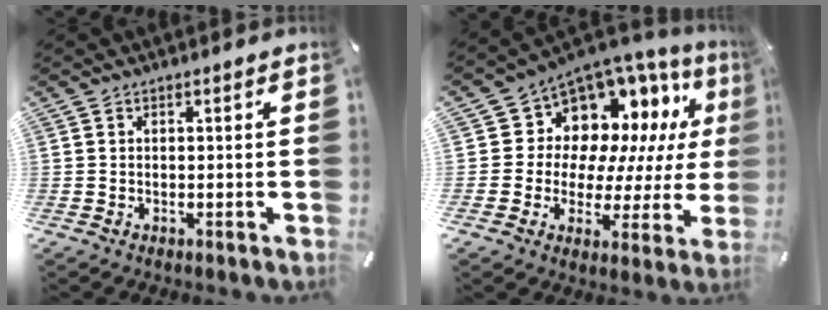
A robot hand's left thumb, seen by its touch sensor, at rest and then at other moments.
{"total": 11.4, "force": [6.3, 8.9, 3.2], "torque": [-0.064, -0.069, 0.119]}